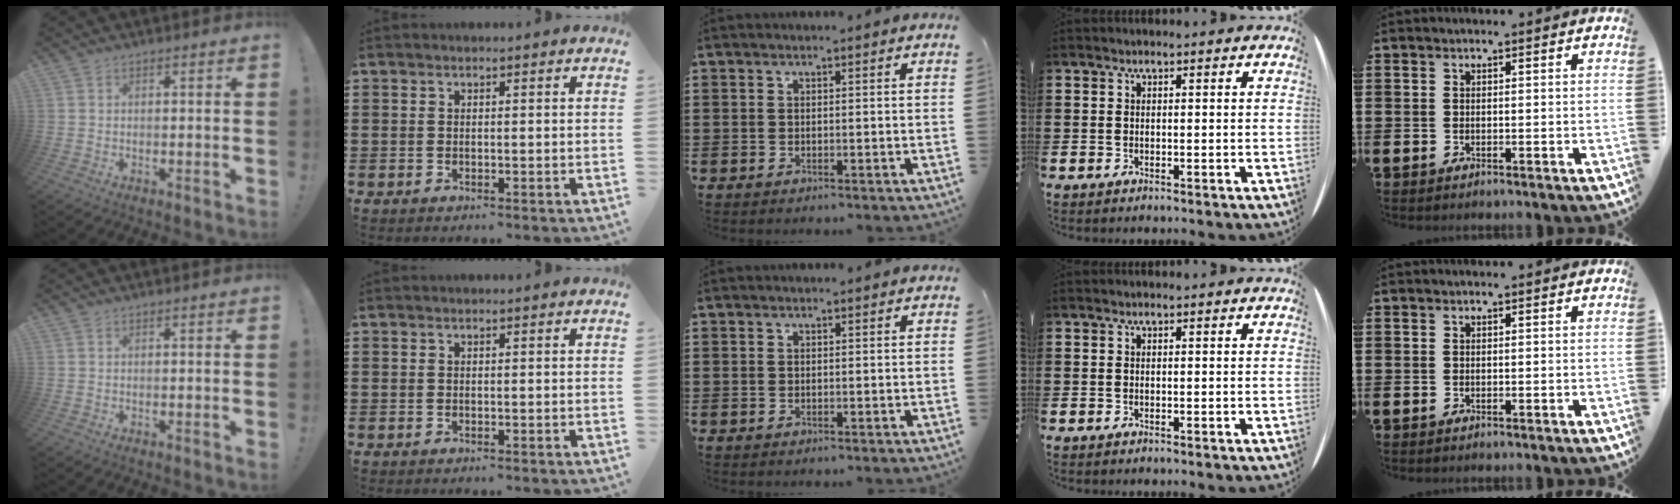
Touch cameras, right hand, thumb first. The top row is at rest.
{}